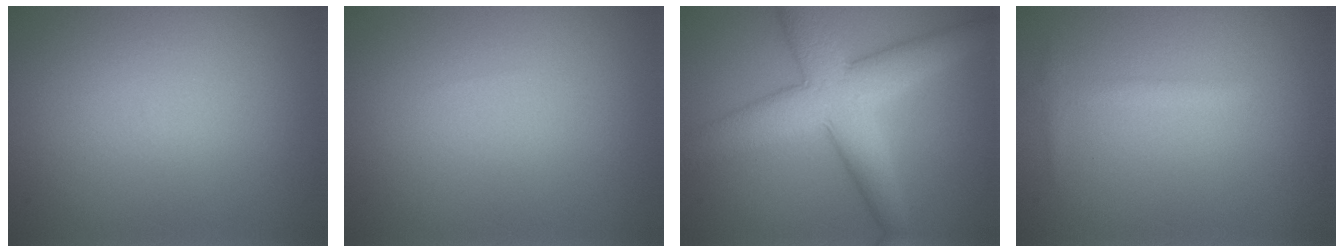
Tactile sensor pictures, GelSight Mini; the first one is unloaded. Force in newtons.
{"total": 0.0}
{"total": 8.0, "press": 8.0, "slide": 0.3}
{"total": 1.1, "press": 1.1, "slide": 0.1}